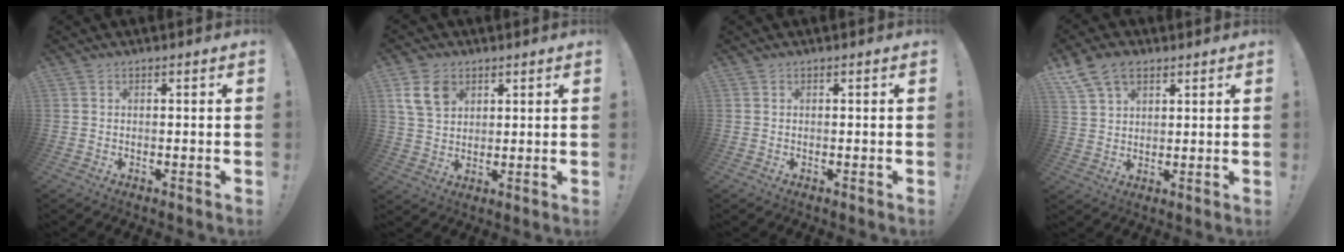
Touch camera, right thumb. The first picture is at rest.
{"total": 9.0, "force": [4.3, 6.3, 4.7], "torque": [-0.089, -0.009, 0.087]}
{"total": 0.0}
{"total": 8.9, "force": [5.5, 5.7, 4.0], "torque": [-0.072, -0.019, 0.110]}